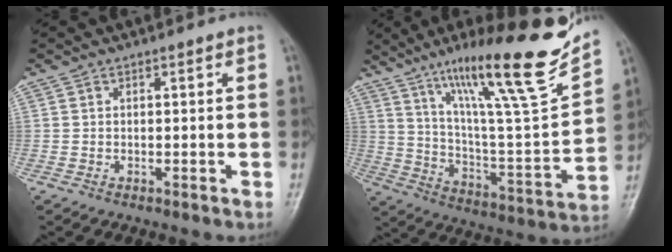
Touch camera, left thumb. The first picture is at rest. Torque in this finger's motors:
{"motor_torque": [0.37, 0.30, 1.49, -1.28, 0.29]}